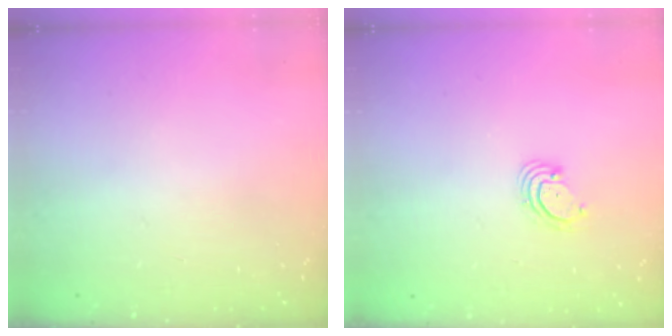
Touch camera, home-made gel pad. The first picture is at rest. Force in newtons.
{"total": 3.0, "press": 3.0, "slide": 0.3}